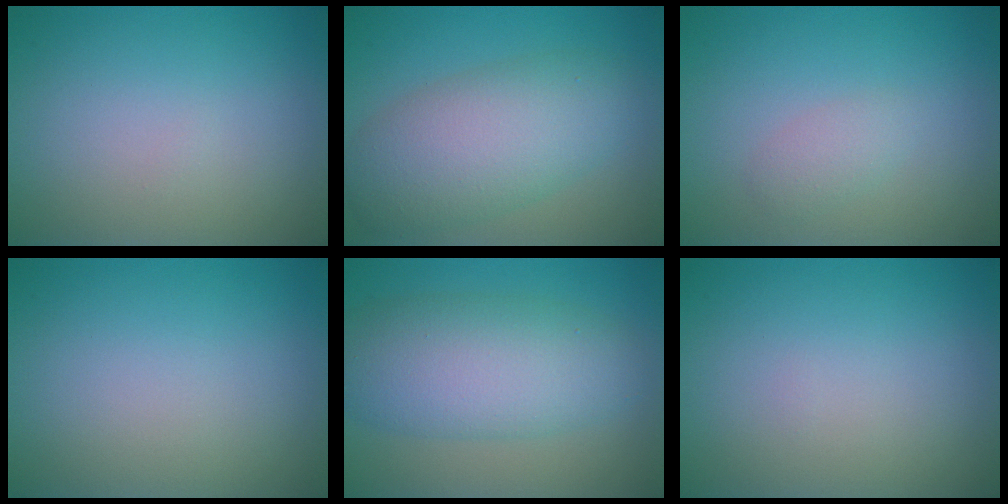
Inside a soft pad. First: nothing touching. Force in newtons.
{"total": 7.3, "press": 7.3, "slide": 0.1}
{"total": 1.4, "press": 1.4, "slide": 0.1}
{"total": 0.0}
{"total": 7.6, "press": 7.6, "slide": 0.1}
{"total": 0.0}